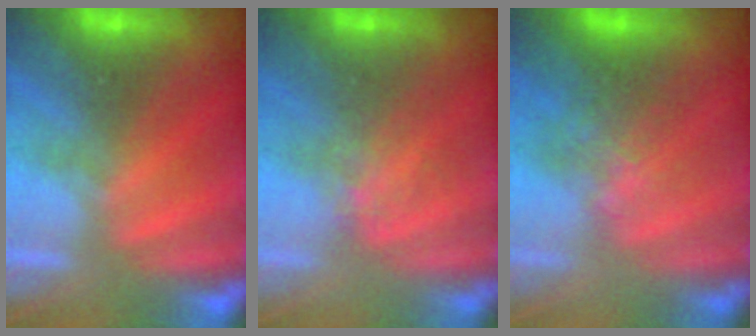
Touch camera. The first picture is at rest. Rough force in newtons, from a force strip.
{"total": 1.2}
{"total": 2.6}